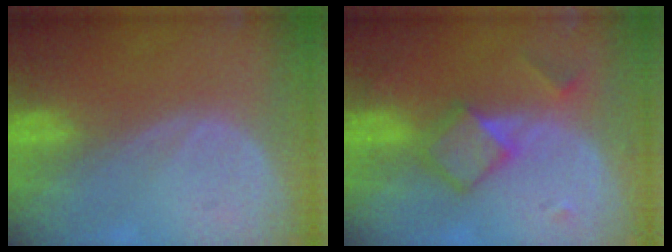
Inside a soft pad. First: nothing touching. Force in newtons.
{"total": 5.2, "press": 5.2, "slide": 0.1}